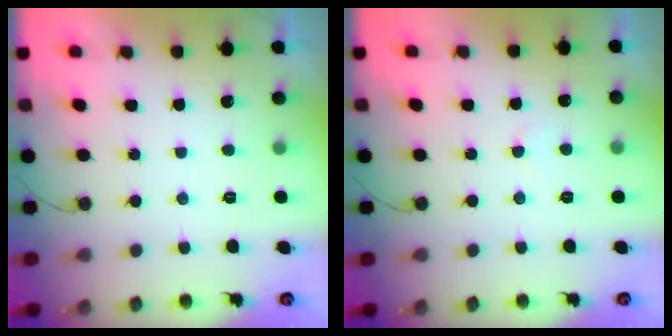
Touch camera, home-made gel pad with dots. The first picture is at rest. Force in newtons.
{"total": 2.4, "press": 2.4, "slide": 0.2}